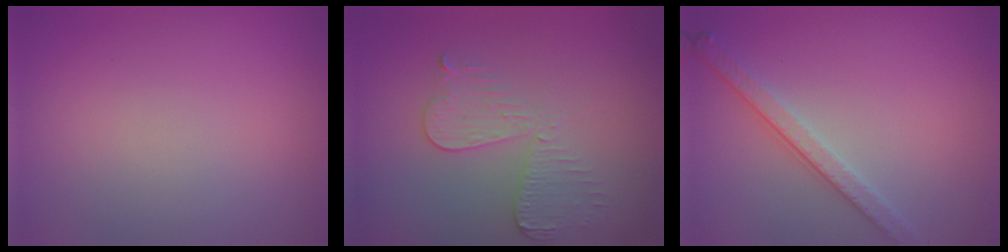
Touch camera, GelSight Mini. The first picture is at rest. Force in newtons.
{"total": 3.1, "press": 2.7, "slide": 1.4}
{"total": 2.8, "press": 2.7, "slide": 0.8}